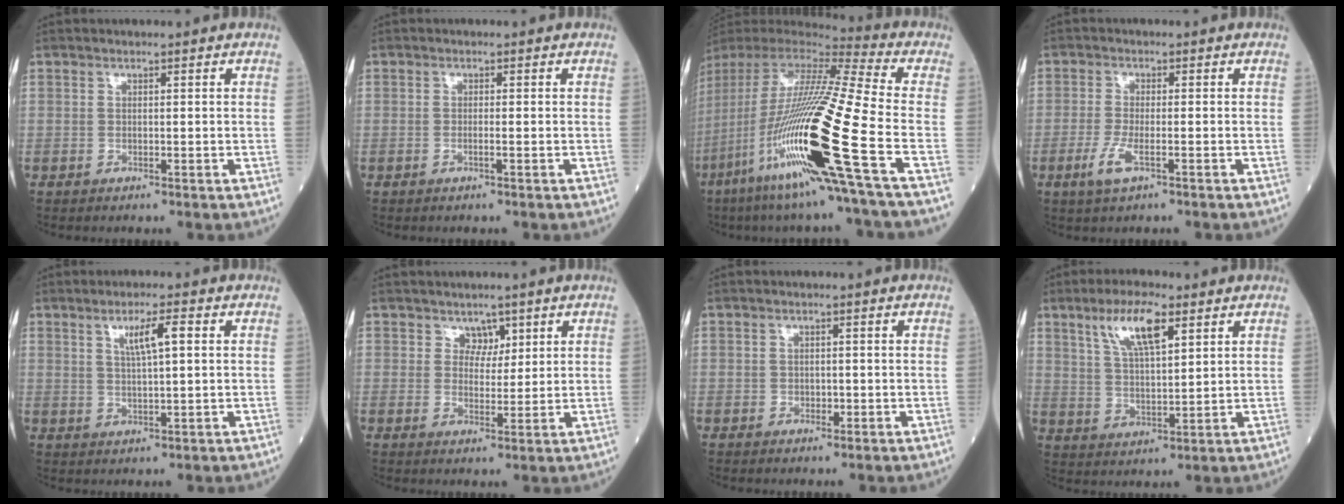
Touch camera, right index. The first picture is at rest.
{"total": 0.8, "force": [-0.3, -0.1, 0.7], "torque": [-0.014, 0.000, -0.006]}
{"total": 28.1, "force": [-9.6, 0.2, 26.4], "torque": [-0.515, -0.059, -0.190]}
{"total": 3.9, "force": [-1.9, 0.7, 3.3], "torque": [-0.077, -0.008, -0.037]}
{"total": 4.6, "force": [1.6, 0.3, 4.3], "torque": [-0.076, 0.003, 0.029]}
{"total": 2.8, "force": [1.8, 1.9, 1.0], "torque": [-0.006, -0.001, 0.027]}
{"total": 1.1, "force": [-0.3, 0.9, 0.7], "torque": [-0.008, 0.001, -0.004]}
{"total": 8.8, "force": [4.8, 2.1, 7.1], "torque": [-0.139, 0.005, 0.092]}